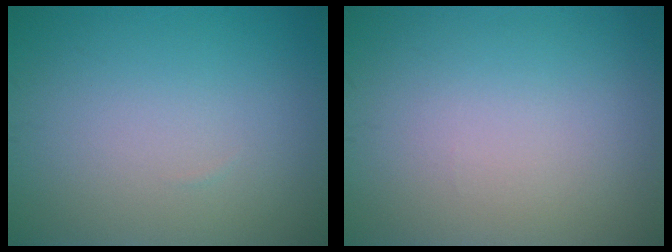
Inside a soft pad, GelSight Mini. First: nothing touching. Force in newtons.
{"total": 0.0}